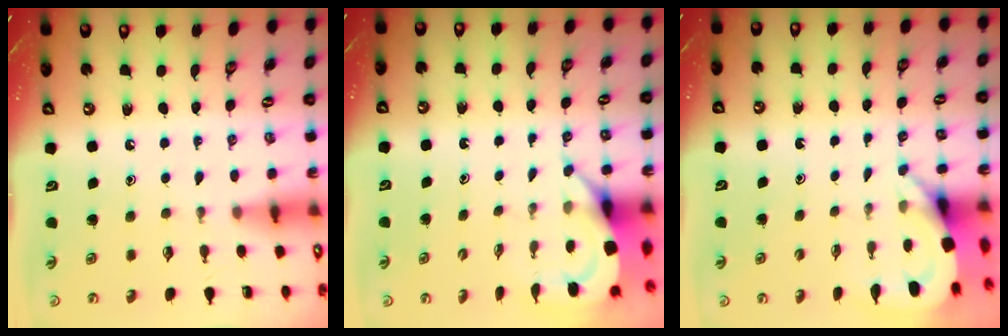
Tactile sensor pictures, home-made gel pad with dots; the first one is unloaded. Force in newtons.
{"total": 4.9, "press": 4.8, "slide": 0.4}
{"total": 3.9, "press": 3.9, "slide": 0.3}